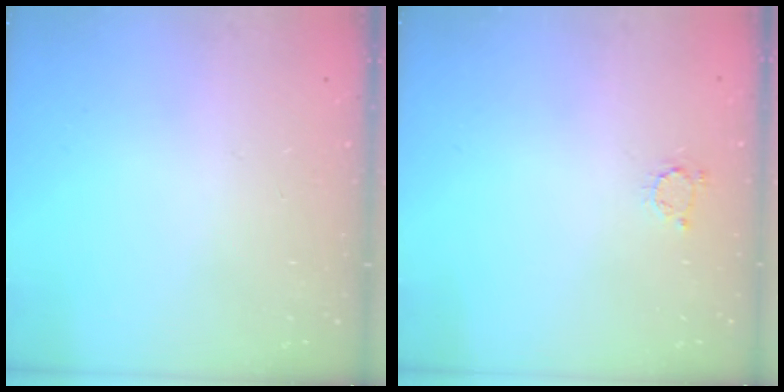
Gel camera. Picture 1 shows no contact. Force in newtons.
{"total": 3.0, "press": 3.0, "slide": 0.2}